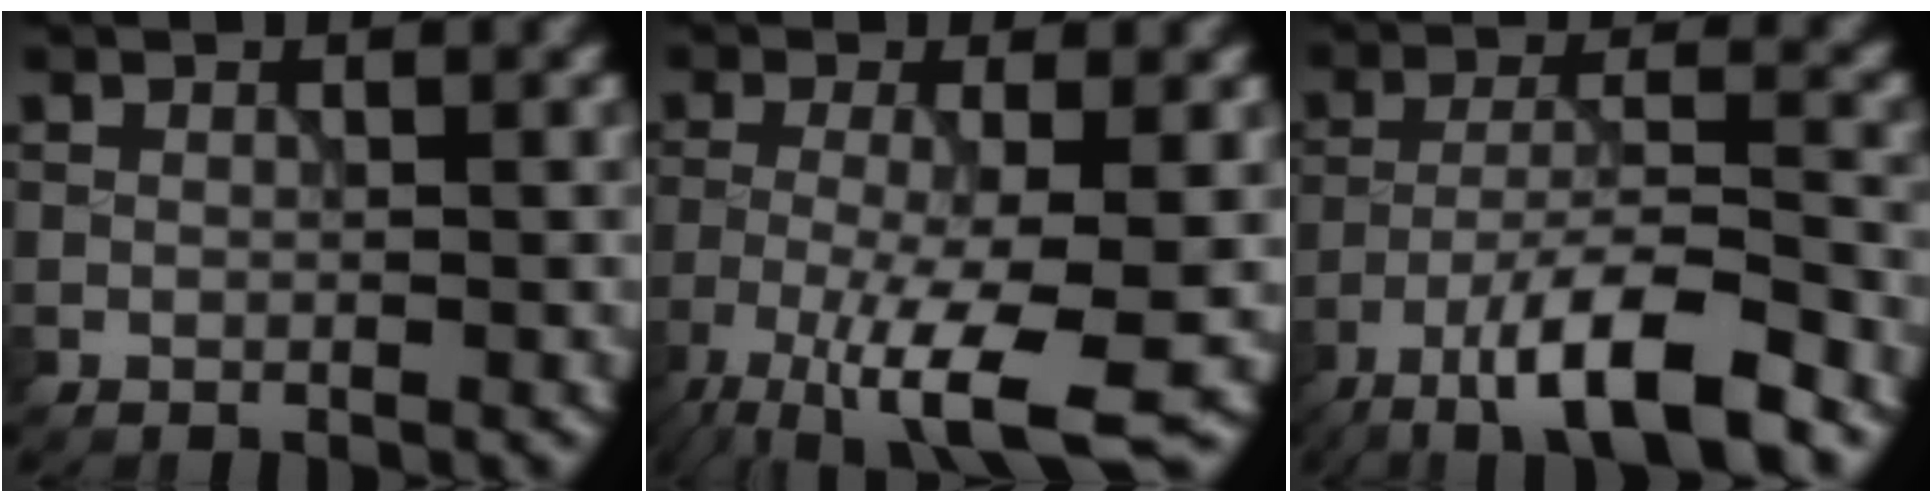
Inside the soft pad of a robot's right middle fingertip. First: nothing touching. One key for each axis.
{"total": 8.4, "fx": -4.3, "fy": 1.6, "fz": 7.1, "tx": -0.125, "ty": -0.013, "tz": -0.081}
{"total": 9.5, "fx": -6.2, "fy": 1.9, "fz": 7.0, "tx": -0.114, "ty": 0.004, "tz": -0.110}